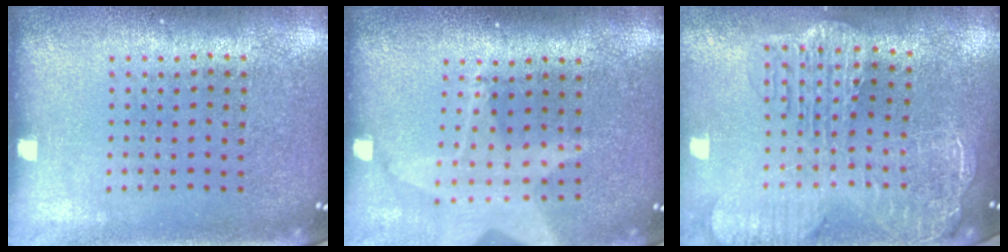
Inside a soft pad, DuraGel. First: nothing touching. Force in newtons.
{"total": 2.0, "press": 1.5, "slide": 1.3}
{"total": 3.0, "press": 2.5, "slide": 1.7}